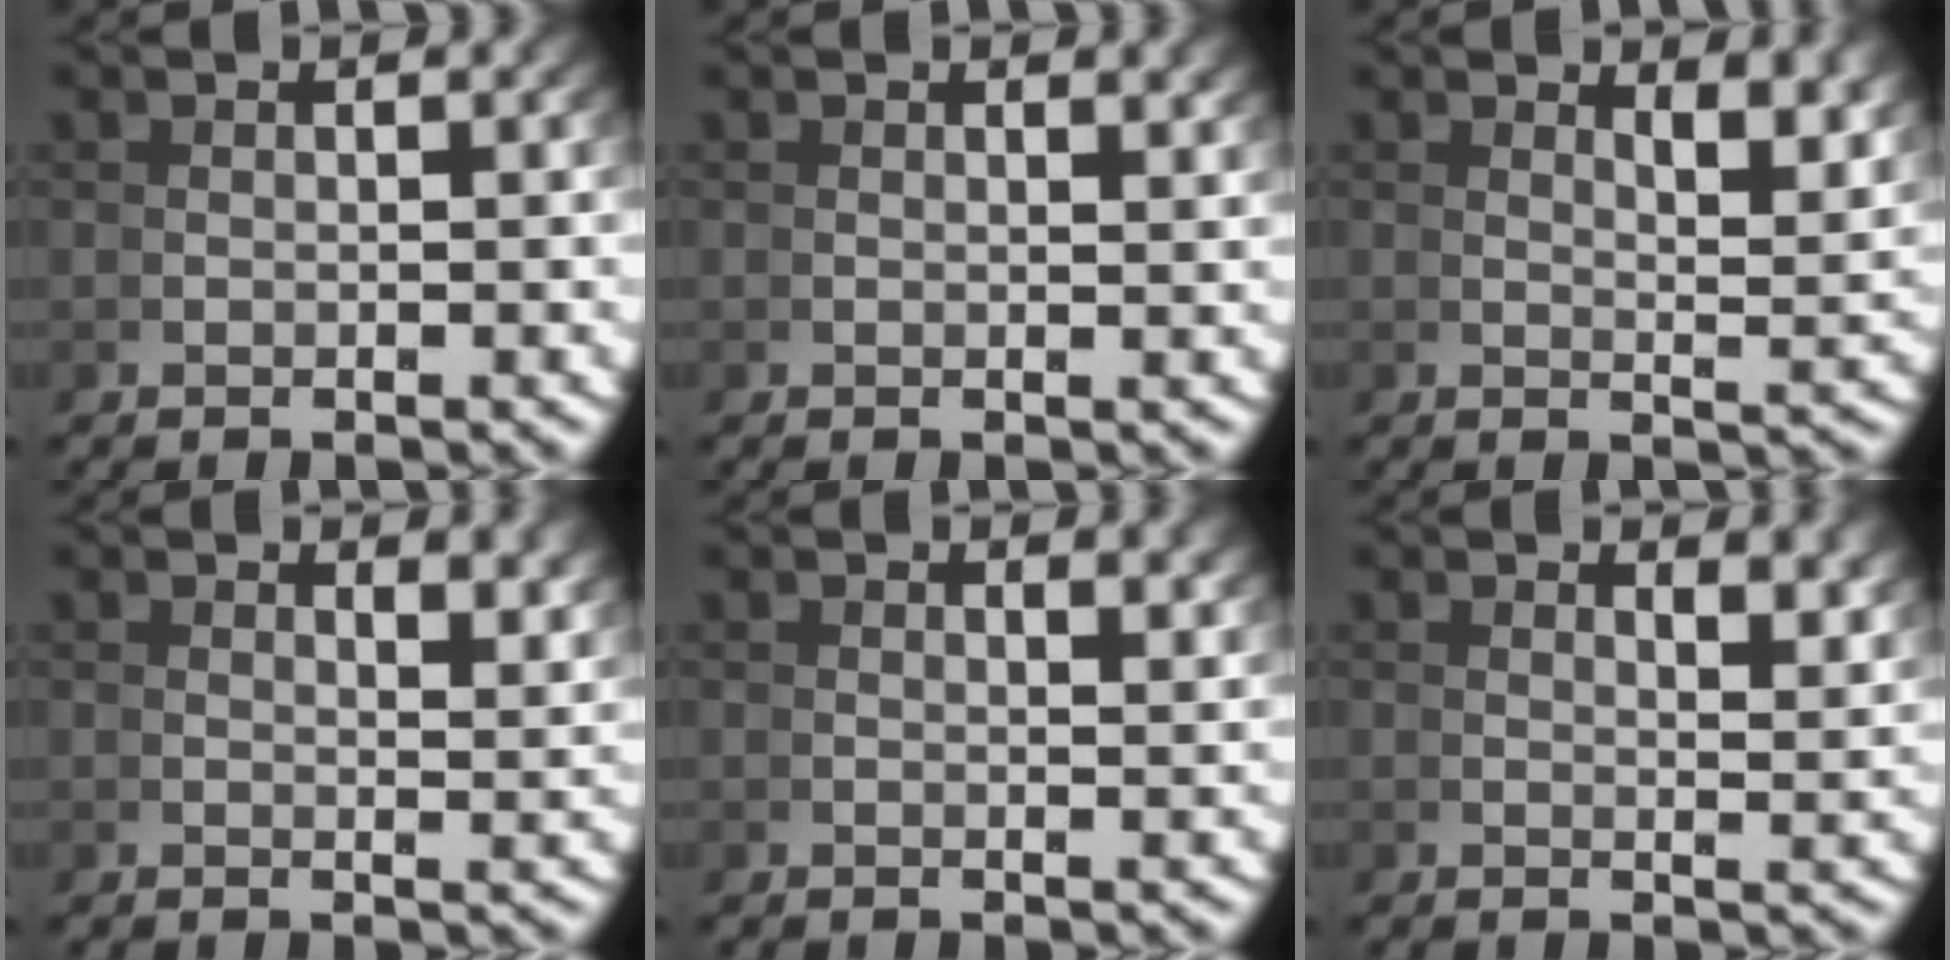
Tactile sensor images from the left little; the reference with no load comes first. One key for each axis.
{"total": 0.7, "fx": 0.6, "fy": 0.0, "fz": 0.3, "tx": -0.006, "ty": -0.004, "tz": 0.012}
{"total": 3.0, "fx": 2.2, "fy": 0.0, "fz": 2.1, "tx": -0.024, "ty": -0.015, "tz": 0.042}
{"total": 1.8, "fx": 1.6, "fy": 0.0, "fz": 0.9, "tx": -0.012, "ty": -0.011, "tz": 0.029}
{"total": 1.0, "fx": 0.9, "fy": -0.1, "fz": 0.5, "tx": -0.006, "ty": -0.005, "tz": 0.016}
{"total": 2.1, "fx": 1.8, "fy": 0.0, "fz": 1.1, "tx": -0.014, "ty": -0.012, "tz": 0.033}